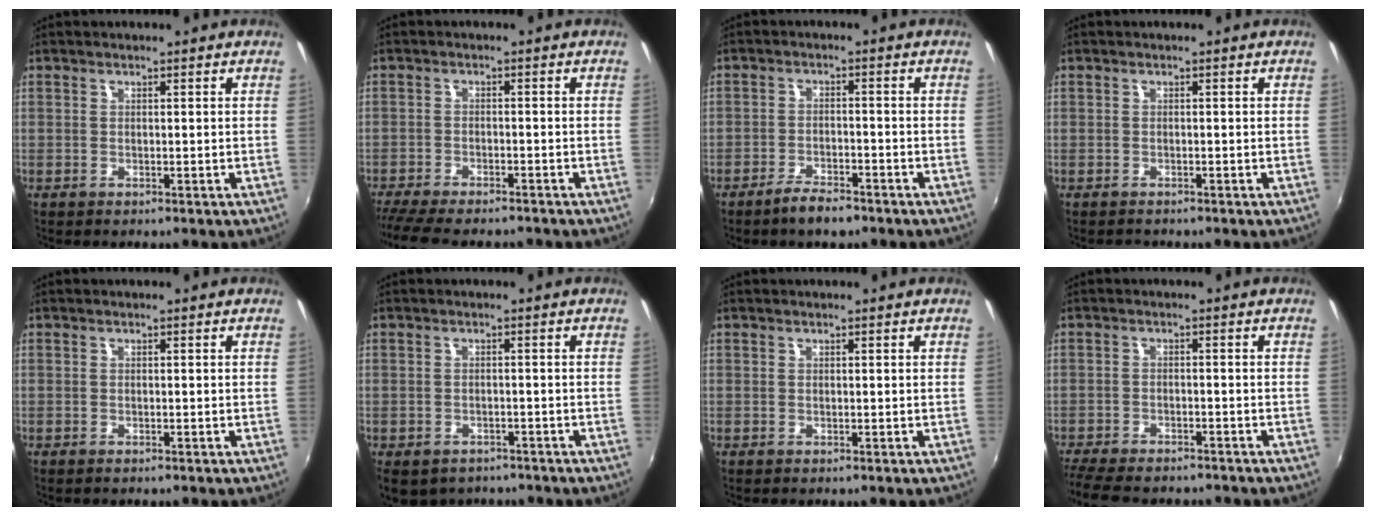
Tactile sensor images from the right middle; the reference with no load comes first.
{"total": 11.8, "force": [-10.2, 2.4, 5.4], "torque": [-0.122, -0.036, -0.164]}
{"total": 4.9, "force": [-3.9, 1.5, 2.6], "torque": [-0.066, -0.002, -0.069]}
{"total": 1.2, "force": [-1.0, 0.6, 0.0], "torque": [-0.003, 0.000, -0.017]}
{"total": 0.5, "force": [-0.5, 0.2, 0.1], "torque": [-0.003, -0.001, -0.009]}
{"total": 8.4, "force": [-5.8, 4.9, 3.5], "torque": [-0.085, -0.026, -0.078]}
{"total": 0.0}
{"total": 12.4, "force": [-10.6, 3.5, 5.3], "torque": [-0.129, -0.029, -0.169]}